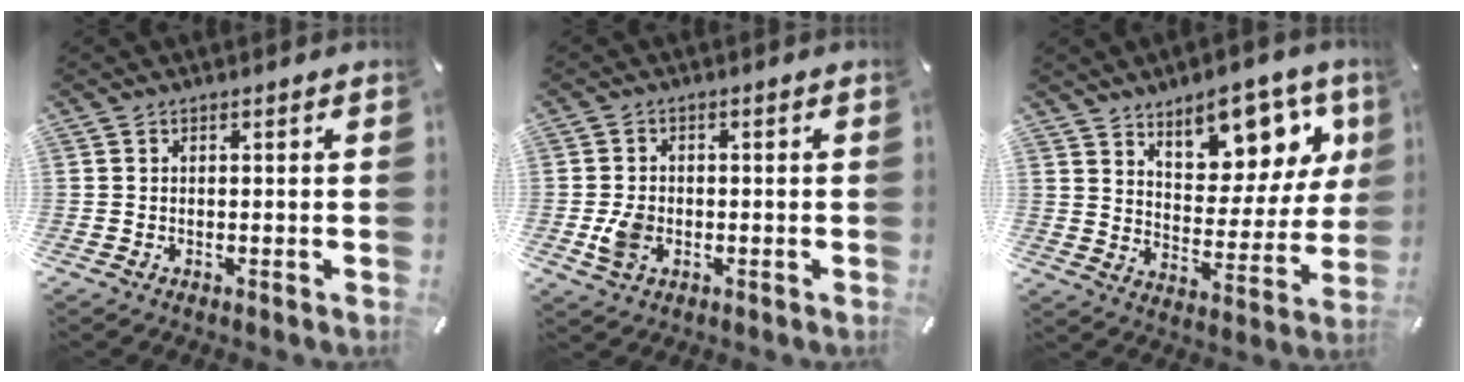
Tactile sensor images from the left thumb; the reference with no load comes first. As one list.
[{"total": 5.2, "force": [-1.1, 4.1, 3.1], "torque": [-0.065, -0.003, -0.022]}, {"total": 14.6, "force": [10.7, 7.3, 6.7], "torque": [-0.080, -0.086, 0.187]}]